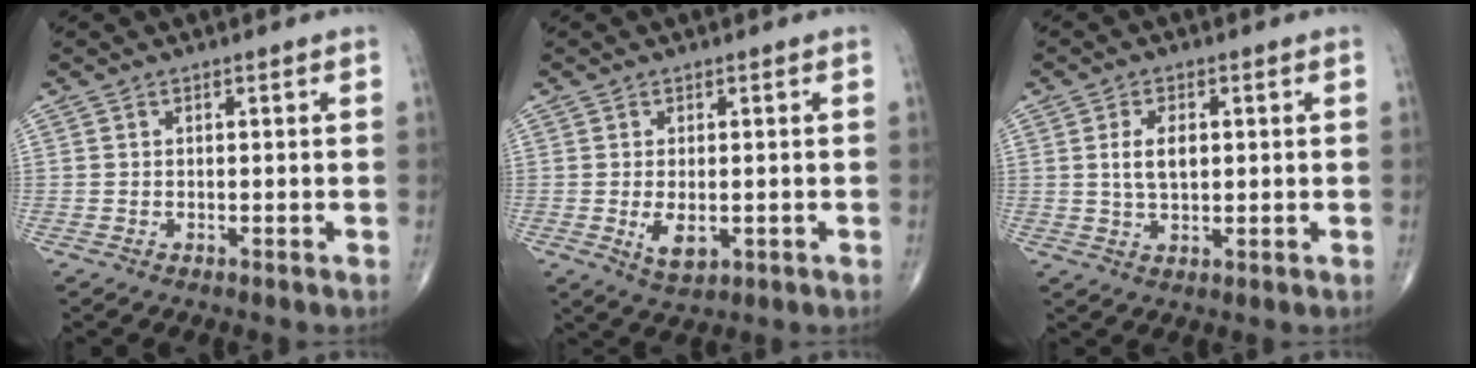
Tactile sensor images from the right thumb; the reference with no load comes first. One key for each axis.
{"total": 4.5, "fx": -0.7, "fy": 2.4, "fz": 3.7, "tx": -0.062, "ty": -0.010, "tz": -0.006}
{"total": 5.4, "fx": 0.9, "fy": 3.0, "fz": 4.4, "tx": -0.077, "ty": -0.002, "tz": 0.020}